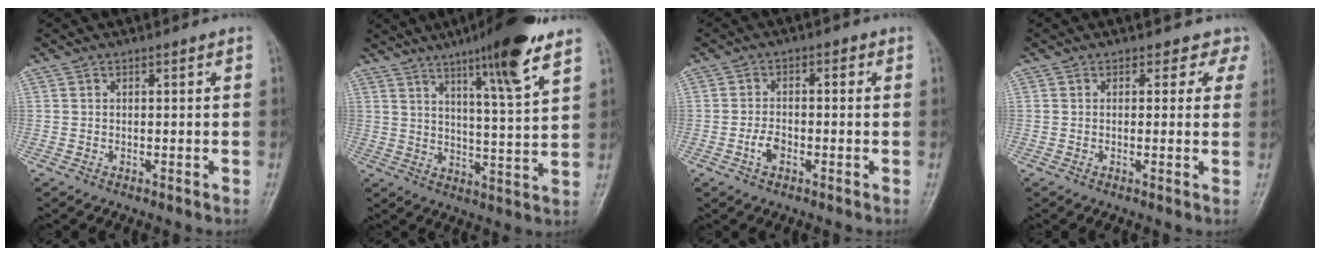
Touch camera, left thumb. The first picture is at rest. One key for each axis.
{"total": 14.2, "fx": 8.9, "fy": 1.3, "fz": 11.0, "tx": -0.164, "ty": -0.045, "tz": 0.136}
{"total": 3.6, "fx": -1.4, "fy": 2.4, "fz": 2.4, "tx": -0.035, "ty": 0.014, "tz": -0.031}
{"total": 3.3, "fx": 2.5, "fy": 2.2, "fz": -0.1, "tx": 0.032, "ty": -0.013, "tz": 0.002}